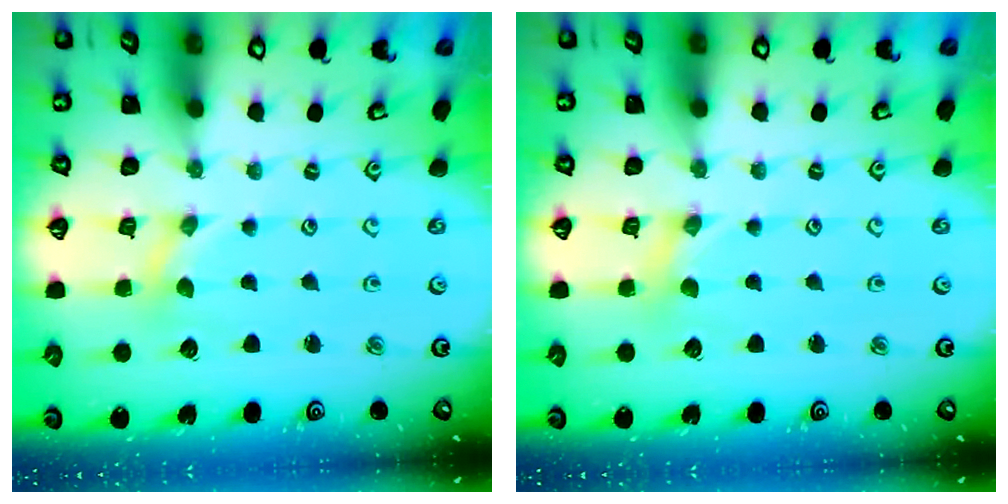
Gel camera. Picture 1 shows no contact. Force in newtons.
{"total": 0.7, "press": 0.7, "slide": 0.2}